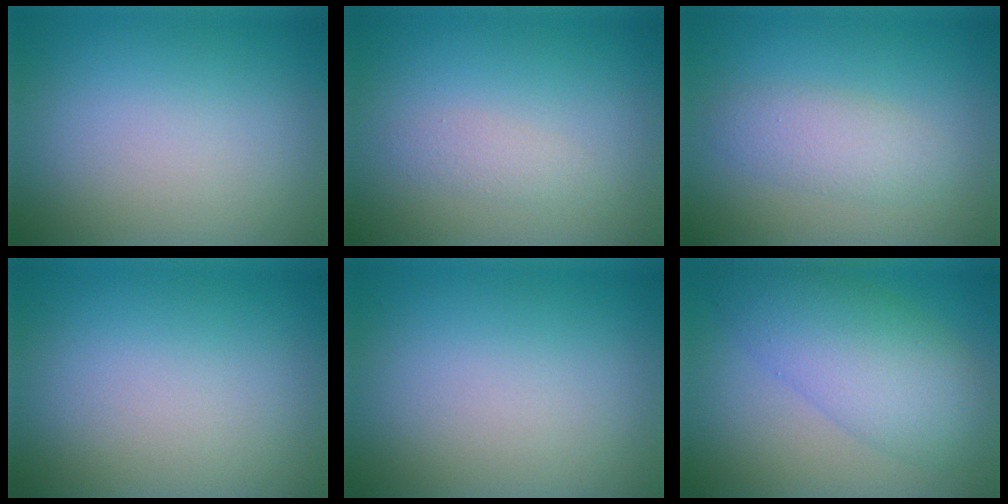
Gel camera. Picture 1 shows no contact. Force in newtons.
{"total": 1.1, "press": 1.1, "slide": 0.0}
{"total": 2.6, "press": 2.6, "slide": 0.1}
{"total": 0.0}
{"total": 0.0}
{"total": 7.3, "press": 7.3, "slide": 0.1}